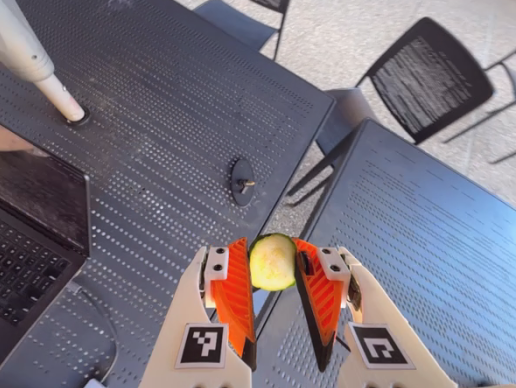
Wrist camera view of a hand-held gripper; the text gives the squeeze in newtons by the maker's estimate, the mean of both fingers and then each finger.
{"total": 6.0, "left": 5.5, "right": 6.5}